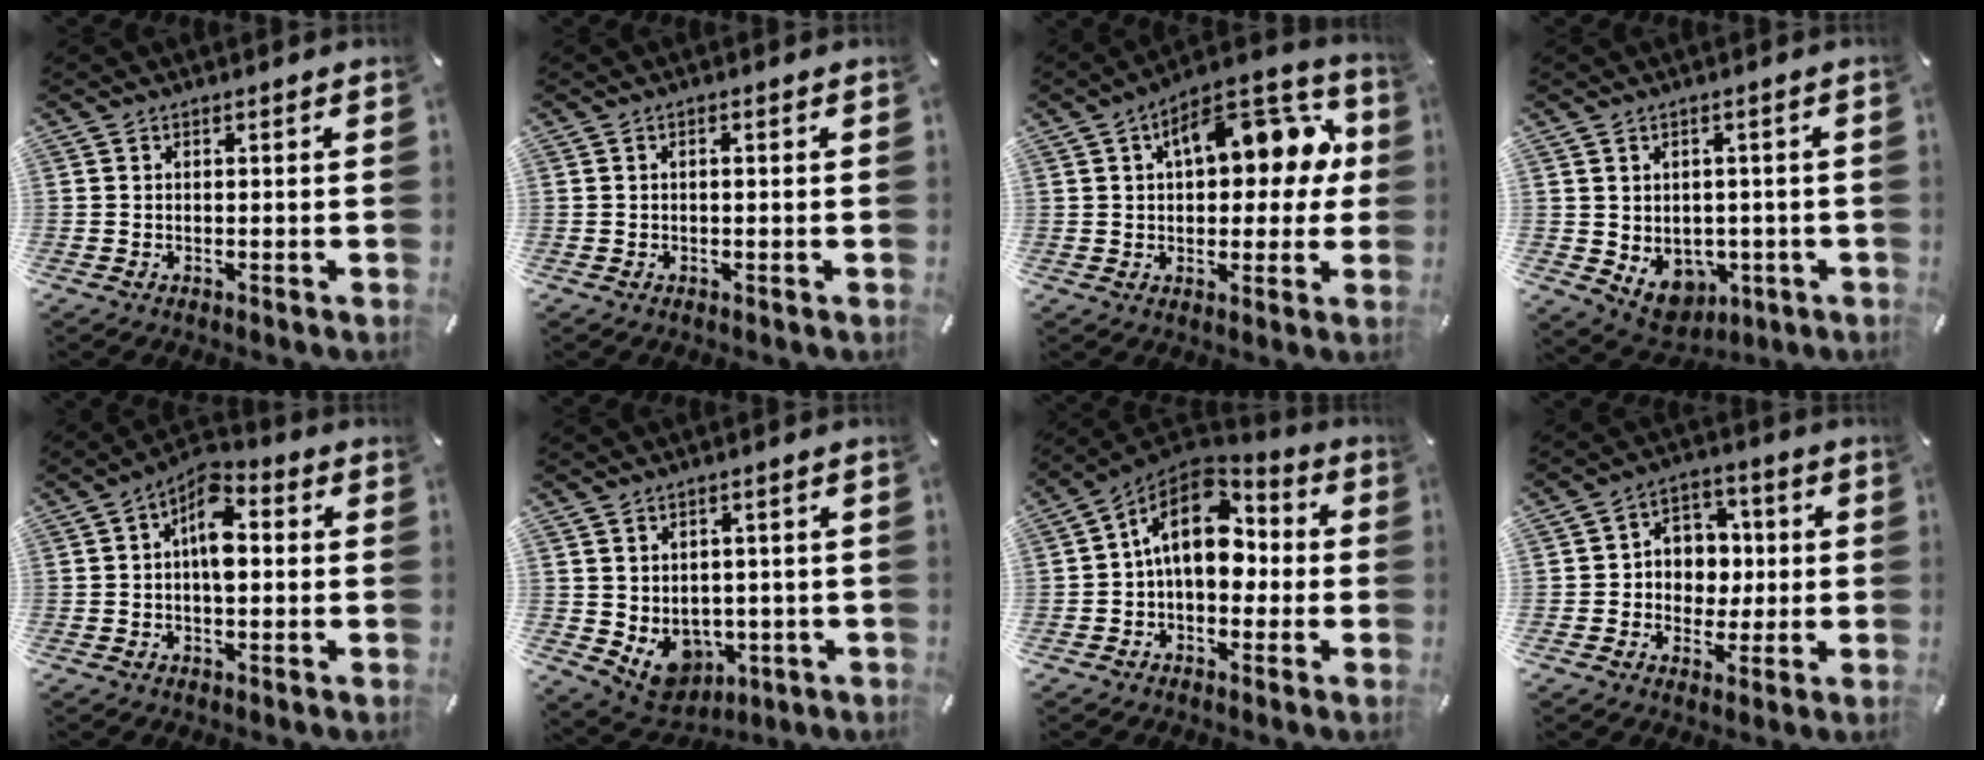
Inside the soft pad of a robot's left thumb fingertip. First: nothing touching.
{"total": 0.7, "force": [-0.1, 0.2, 0.6], "torque": [-0.011, 0.001, -0.002]}
{"total": 16.6, "force": [5.4, 8.8, 13.0], "torque": [-0.177, -0.013, 0.088]}
{"total": 6.2, "force": [-0.8, 5.5, 2.7], "torque": [-0.040, -0.008, -0.012]}
{"total": 8.4, "force": [0.6, 4.6, 7.0], "torque": [-0.094, 0.001, 0.008]}
{"total": 7.0, "force": [-0.3, 6.5, 2.7], "torque": [-0.052, -0.021, 0.001]}
{"total": 14.8, "force": [2.2, 10.0, 10.7], "torque": [-0.192, -0.007, 0.035]}
{"total": 8.0, "force": [-0.7, 7.6, 2.4], "torque": [-0.039, 0.011, -0.012]}